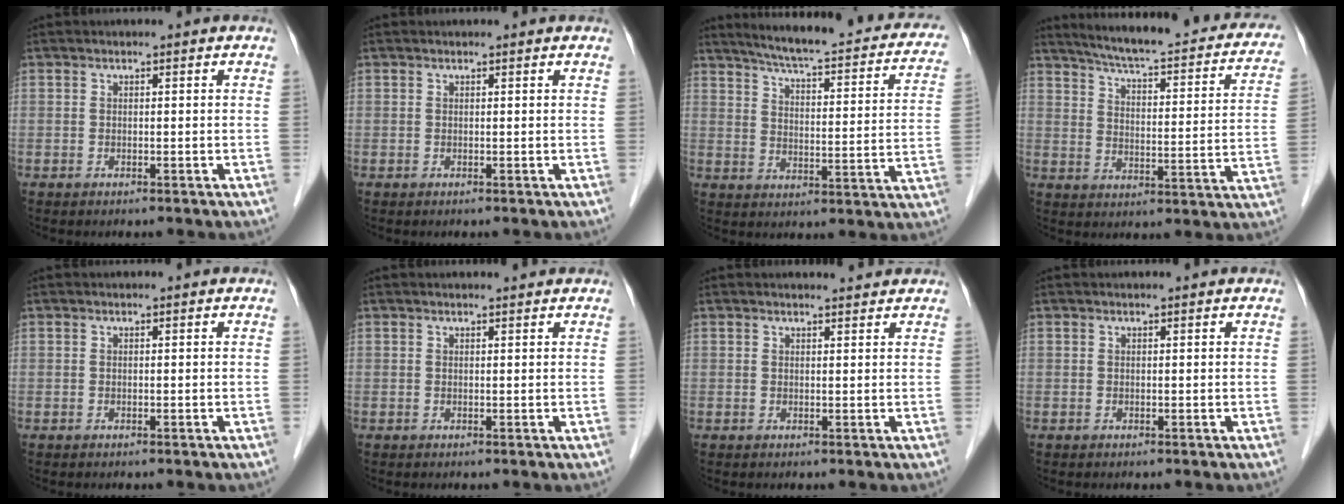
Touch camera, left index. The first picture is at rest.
{"total": 0.8, "force": [0.8, 0.1, 0.1], "torque": [-0.006, 0.006, 0.010]}
{"total": 23.2, "force": [19.6, 3.7, 11.9], "torque": [-0.162, -0.019, 0.235]}
{"total": 24.0, "force": [20.5, 4.0, 11.9], "torque": [-0.162, -0.025, 0.247]}
{"total": 0.0}
{"total": 1.4, "force": [1.4, 0.0, 0.4], "torque": [-0.007, 0.006, 0.021]}
{"total": 2.4, "force": [2.3, 0.2, 0.4], "torque": [-0.011, 0.005, 0.030]}
{"total": 0.6, "force": [0.5, 0.0, 0.2], "torque": [-0.005, 0.004, 0.009]}